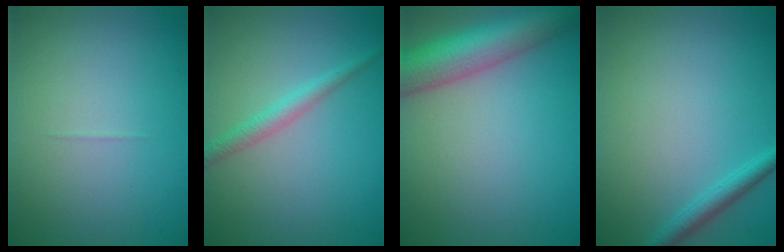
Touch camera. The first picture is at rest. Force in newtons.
{"total": 1.9, "press": 1.9, "slide": 0.0}
{"total": 7.9, "press": 7.9, "slide": 0.4}
{"total": 1.9, "press": 1.9, "slide": 0.0}